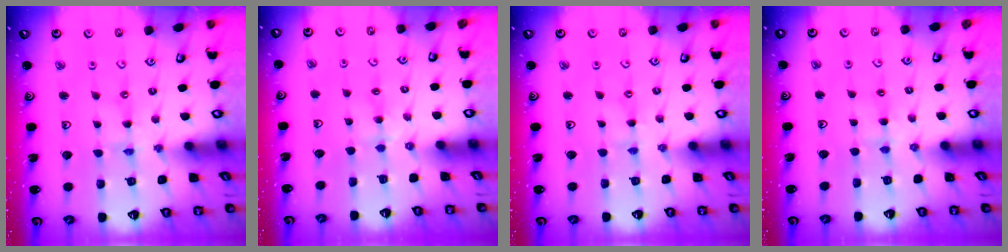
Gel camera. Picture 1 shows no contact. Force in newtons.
{"total": 2.8, "press": 2.8, "slide": 0.5}
{"total": 1.8, "press": 1.8, "slide": 0.2}
{"total": 3.6, "press": 3.6, "slide": 0.5}